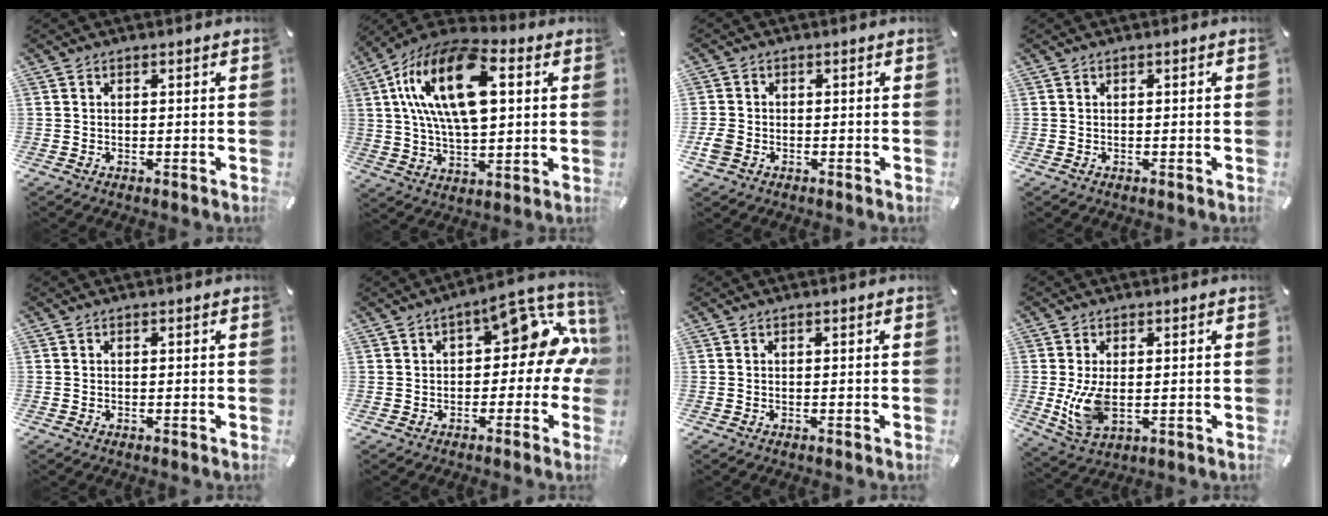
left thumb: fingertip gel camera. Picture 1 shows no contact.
{"total": 21.4, "force": [6.8, 11.1, 16.9], "torque": [-0.333, -0.003, 0.111]}
{"total": 4.1, "force": [-1.0, 3.9, 1.1], "torque": [-0.017, 0.004, -0.018]}
{"total": 0.0}
{"total": 0.0}
{"total": 12.8, "force": [4.6, 6.1, 10.4], "torque": [-0.125, -0.037, 0.071]}
{"total": 0.0}
{"total": 8.6, "force": [-0.4, 5.0, 7.0], "torque": [-0.150, -0.014, -0.010]}